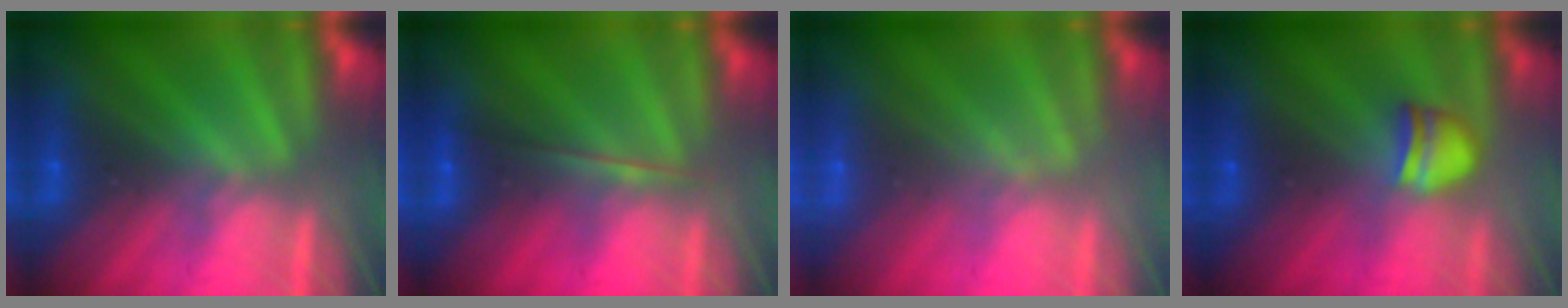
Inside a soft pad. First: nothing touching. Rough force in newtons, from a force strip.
{"total": 1.8}
{"total": 1.9}
{"total": 2.3}